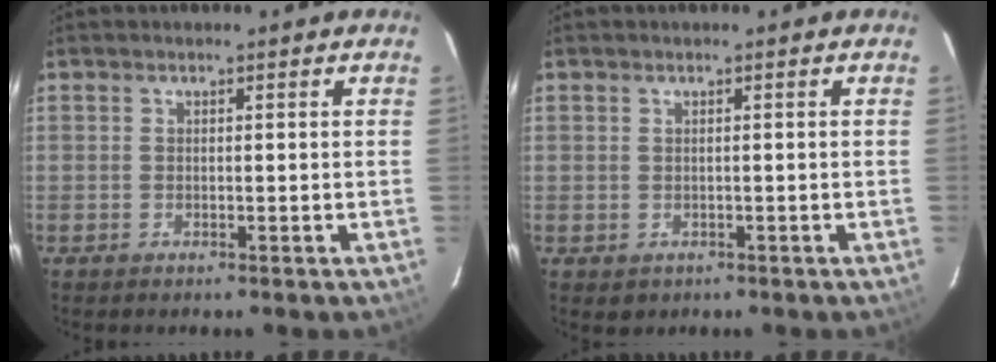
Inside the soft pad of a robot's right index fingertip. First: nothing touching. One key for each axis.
{"total": 1.3, "fx": -0.1, "fy": 1.2, "fz": 0.2, "tx": -0.001, "ty": -0.001, "tz": 0.003}